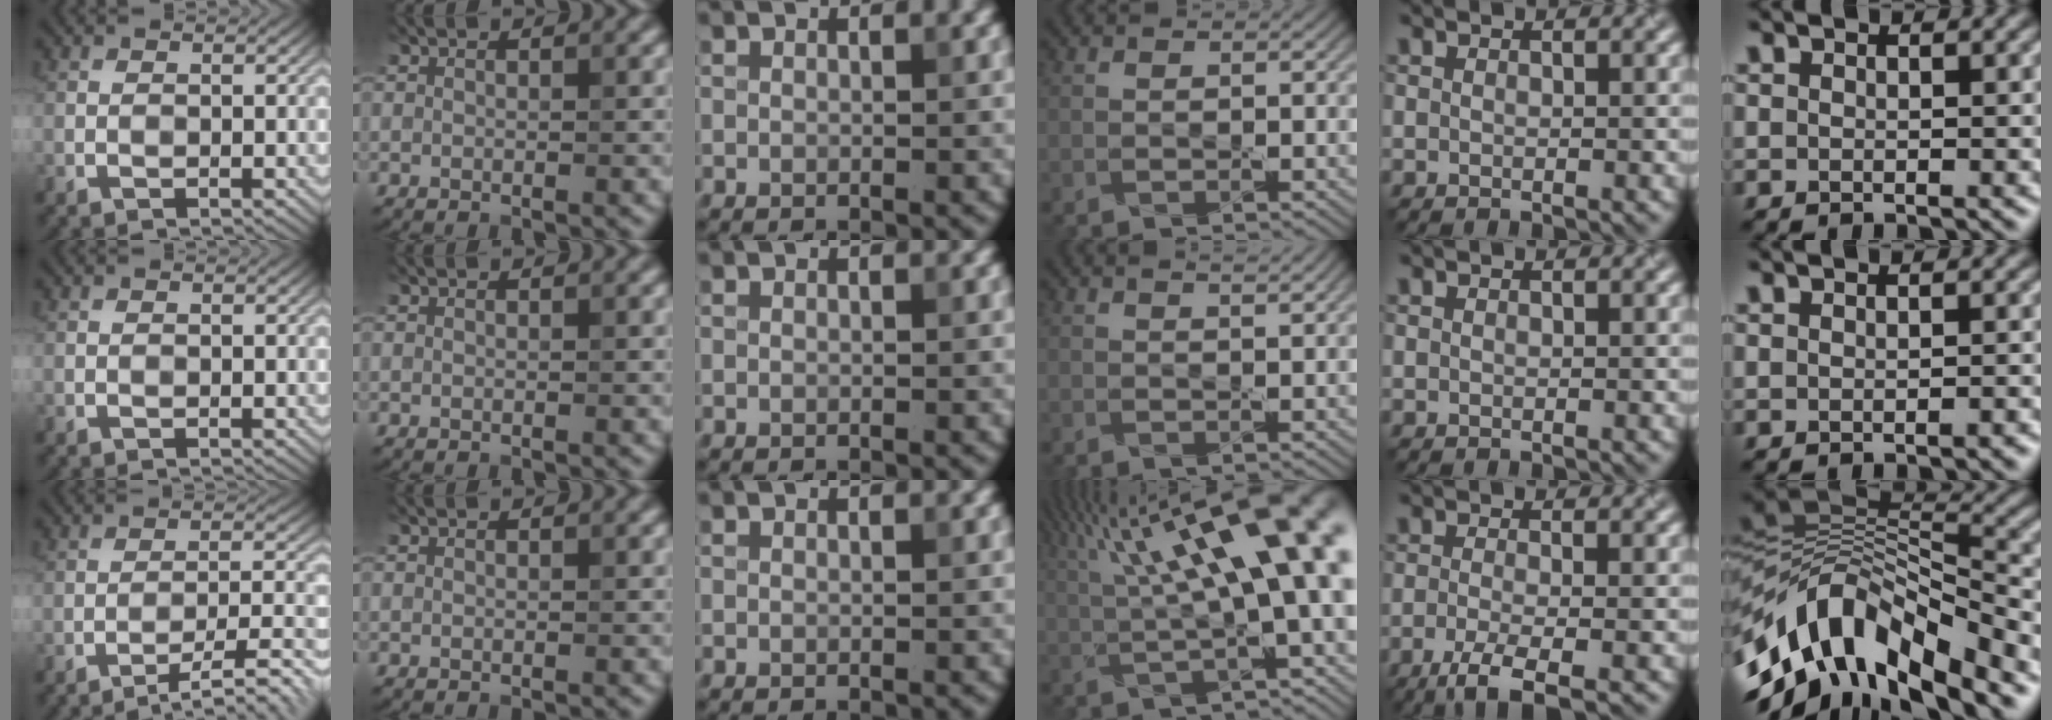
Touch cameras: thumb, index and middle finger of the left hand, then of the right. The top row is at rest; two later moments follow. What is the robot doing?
{"motion": "pour", "object": "sugar"}